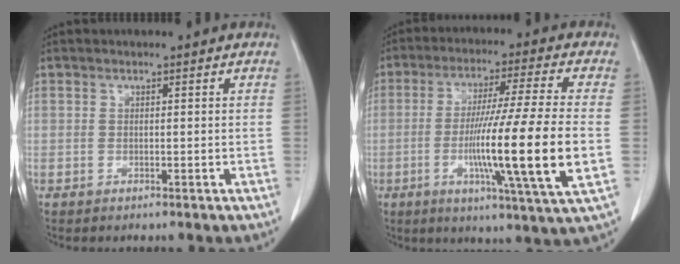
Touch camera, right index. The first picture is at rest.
{"total": 17.3, "force": [-3.0, -1.3, 17.0], "torque": [-0.297, -0.018, -0.057]}